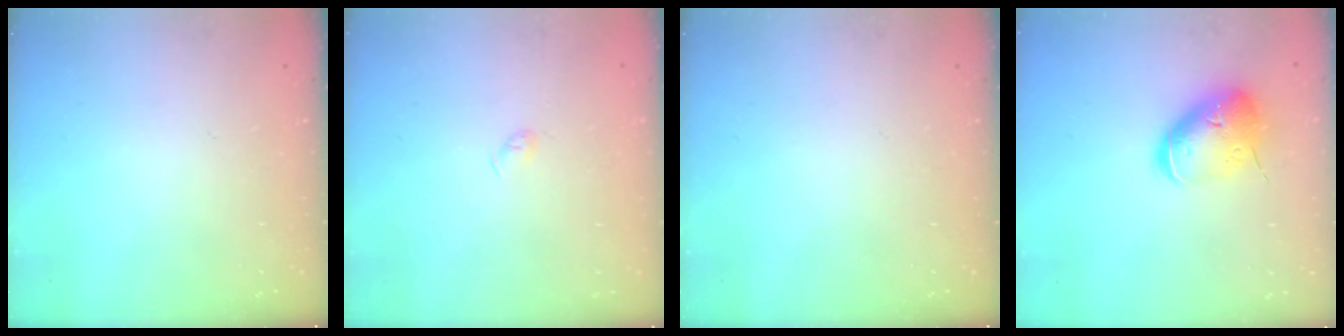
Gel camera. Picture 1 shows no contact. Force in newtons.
{"total": 2.6, "press": 2.5, "slide": 0.4}
{"total": 0.0}
{"total": 14.1, "press": 14.0, "slide": 2.0}